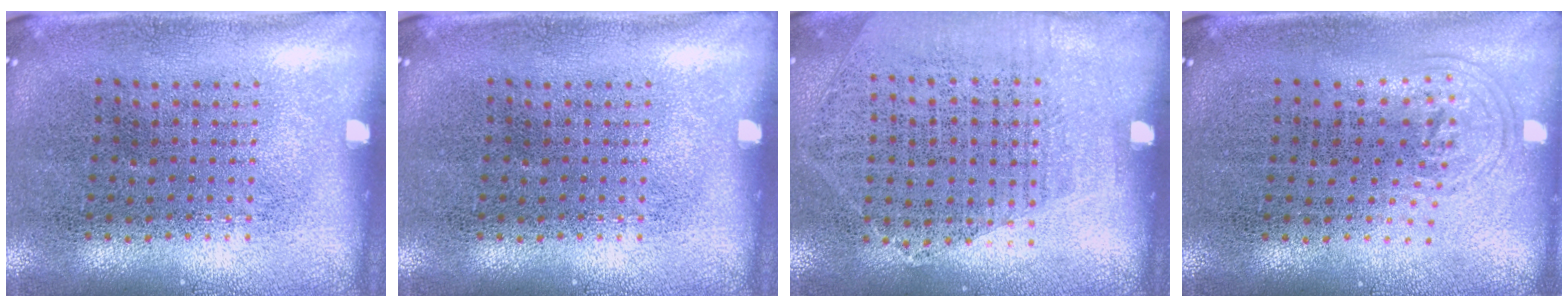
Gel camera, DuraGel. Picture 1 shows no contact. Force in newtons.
{"total": 0.0}
{"total": 1.2, "press": 1.0, "slide": 0.6}
{"total": 0.8, "press": 0.6, "slide": 0.6}